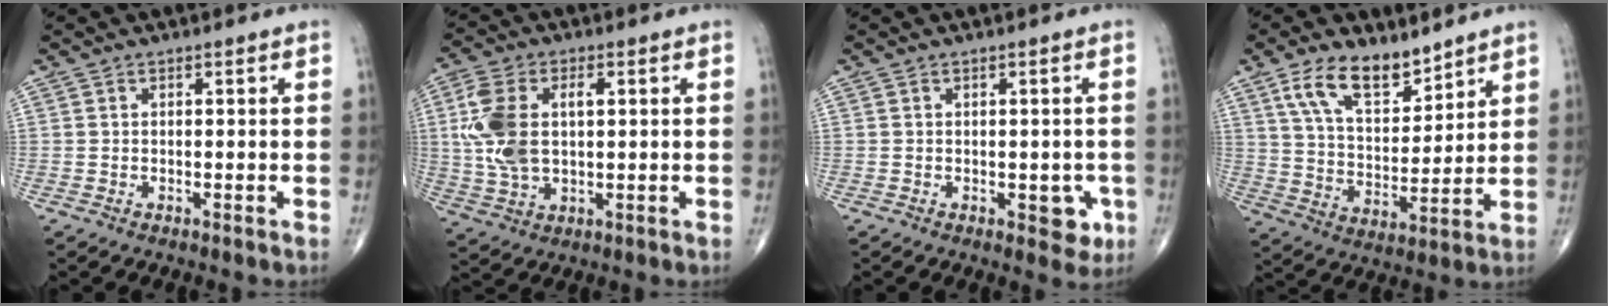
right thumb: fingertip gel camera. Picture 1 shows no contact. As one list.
[{"total": 12.0, "force": [1.8, 6.9, 9.7], "torque": [-0.214, 0.010, 0.037]}, {"total": 4.4, "force": [-1.2, 2.4, 3.5], "torque": [-0.016, 0.000, -0.010]}, {"total": 12.7, "force": [8.4, 6.1, 7.3], "torque": [-0.104, -0.051, 0.161]}]